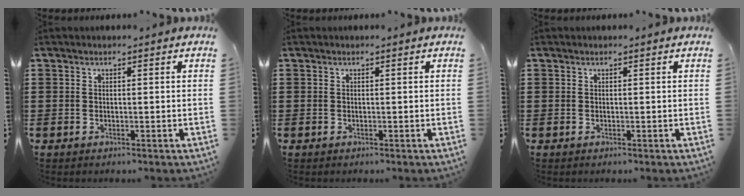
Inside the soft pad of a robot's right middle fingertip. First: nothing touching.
{"total": 0.0}
{"total": 0.0}